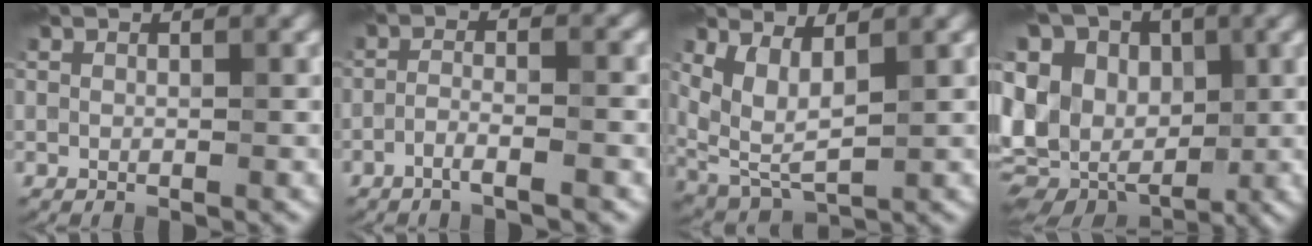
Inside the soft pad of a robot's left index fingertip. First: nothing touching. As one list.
[{"total": 2.3, "force": [-1.5, -0.1, 1.7], "torque": [-0.036, 0.012, -0.032]}, {"total": 4.4, "force": [1.6, 2.0, 3.6], "torque": [-0.089, -0.002, 0.039]}, {"total": 16.9, "force": [4.2, 12.6, 10.5], "torque": [-0.217, 0.043, 0.058]}]